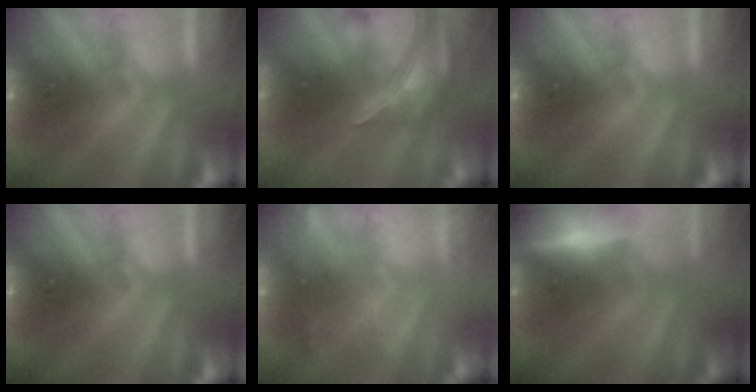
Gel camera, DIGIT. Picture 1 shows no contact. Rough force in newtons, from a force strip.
{"total": 7.8}
{"total": 0.0}
{"total": 0.0}
{"total": 6.6}
{"total": 8.1}